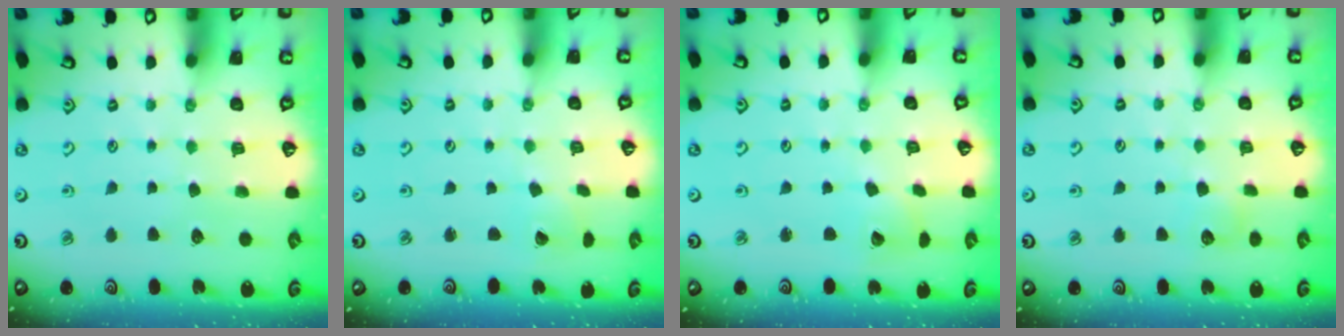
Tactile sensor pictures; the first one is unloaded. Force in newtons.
{"total": 1.5, "press": 1.5, "slide": 0.1}
{"total": 3.5, "press": 3.4, "slide": 0.5}
{"total": 4.2, "press": 4.2, "slide": 0.6}